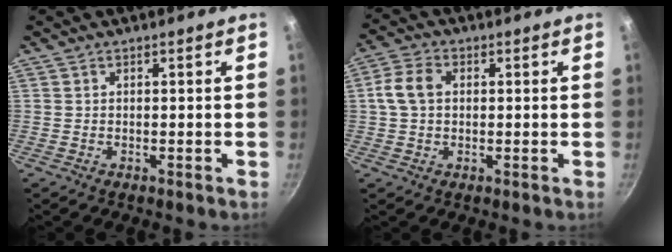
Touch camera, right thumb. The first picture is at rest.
{"total": 6.0, "force": [0.8, 4.4, 4.1], "torque": [-0.077, 0.016, 0.006]}